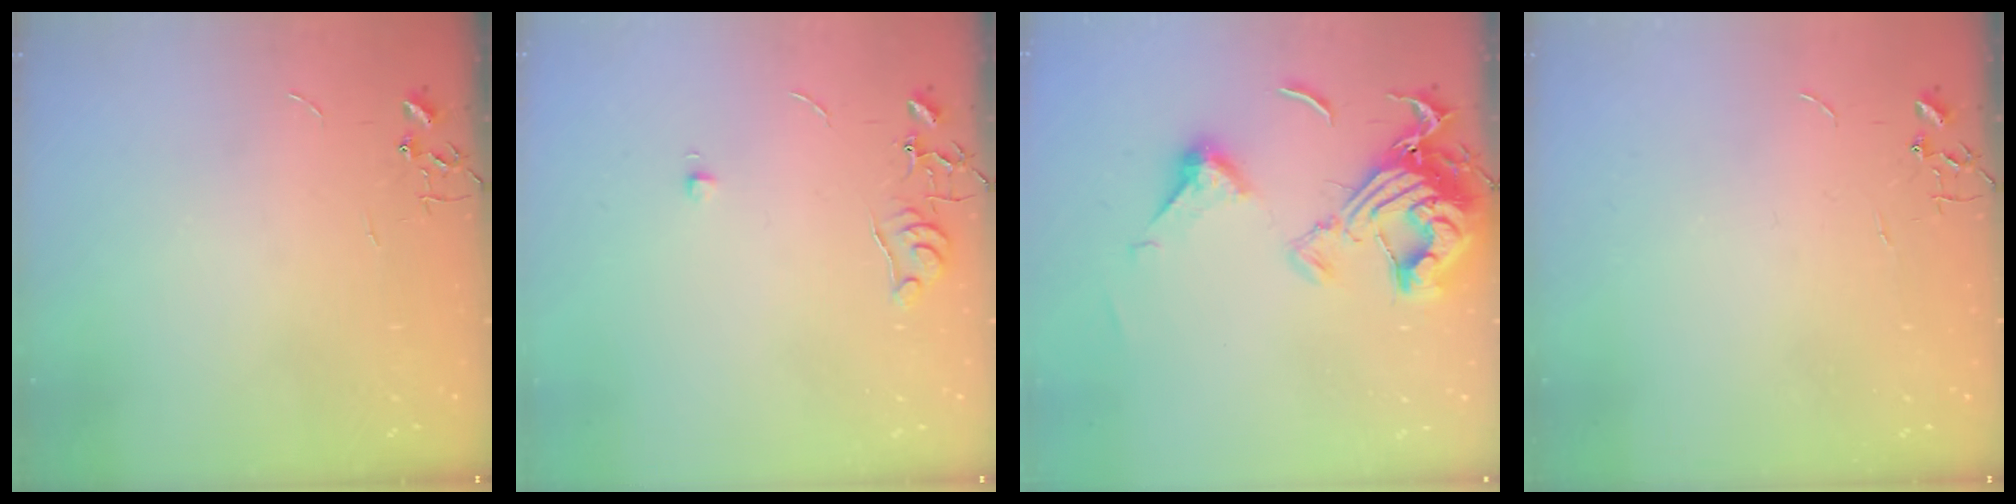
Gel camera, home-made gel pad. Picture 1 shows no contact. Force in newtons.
{"total": 6.5, "press": 6.5, "slide": 0.7}
{"total": 16.0, "press": 16.0, "slide": 1.0}
{"total": 0.0}